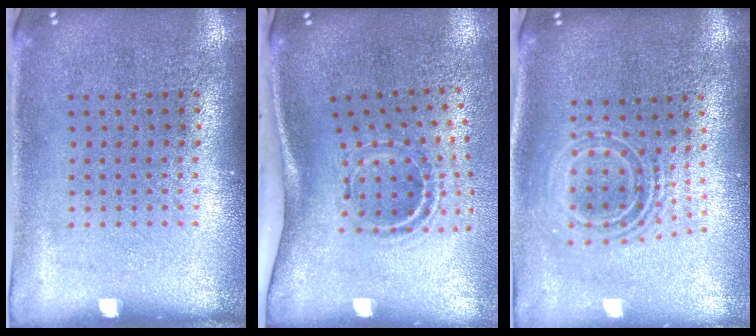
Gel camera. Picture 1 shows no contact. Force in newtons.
{"total": 2.2, "press": 1.2, "slide": 1.8}
{"total": 2.0, "press": 1.5, "slide": 1.4}